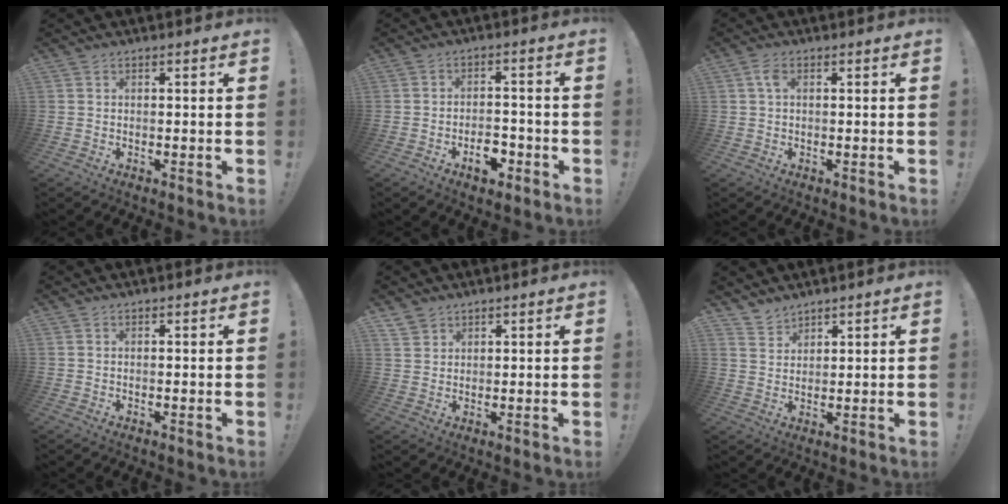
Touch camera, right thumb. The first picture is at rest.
{"total": 7.1, "force": [-3.6, 4.3, 4.4], "torque": [-0.043, 0.021, -0.059]}
{"total": 2.8, "force": [0.7, 1.4, 2.3], "torque": [-0.041, 0.003, 0.011]}
{"total": 0.0}
{"total": 3.5, "force": [2.9, 2.0, 0.5], "torque": [-0.007, -0.018, 0.054]}
{"total": 3.9, "force": [3.5, 1.7, 0.1], "torque": [-0.001, -0.026, 0.068]}